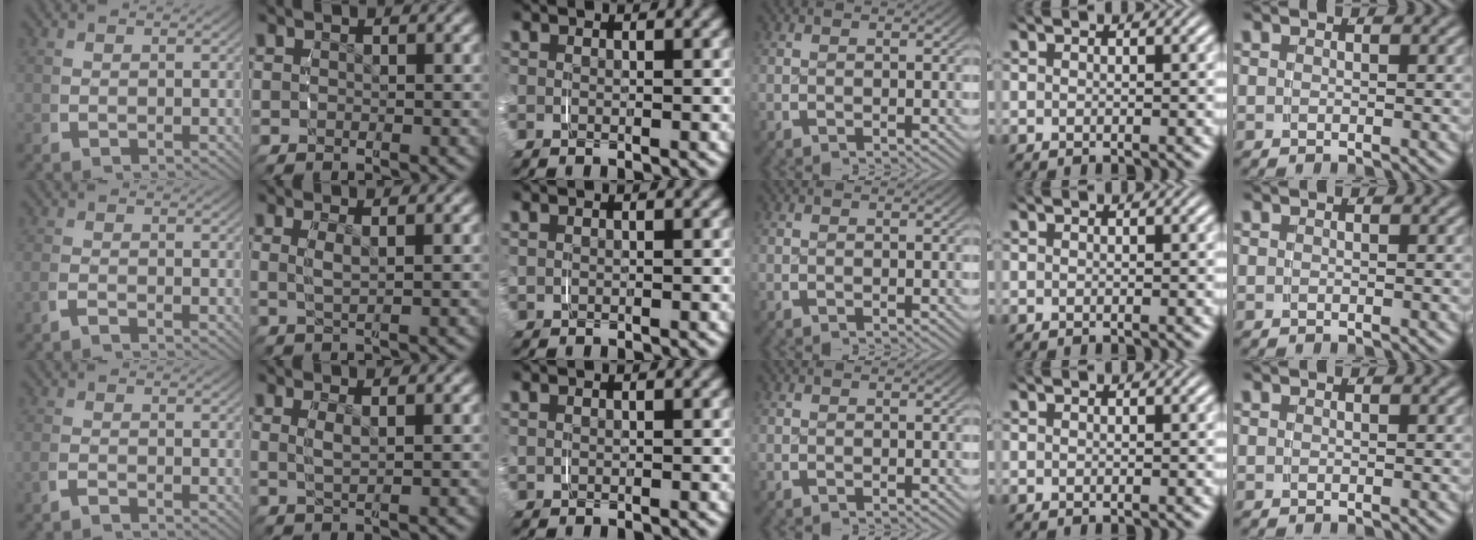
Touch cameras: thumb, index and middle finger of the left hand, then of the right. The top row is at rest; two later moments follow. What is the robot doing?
{"motion": "grasp_and_lifting", "object": "paper"}